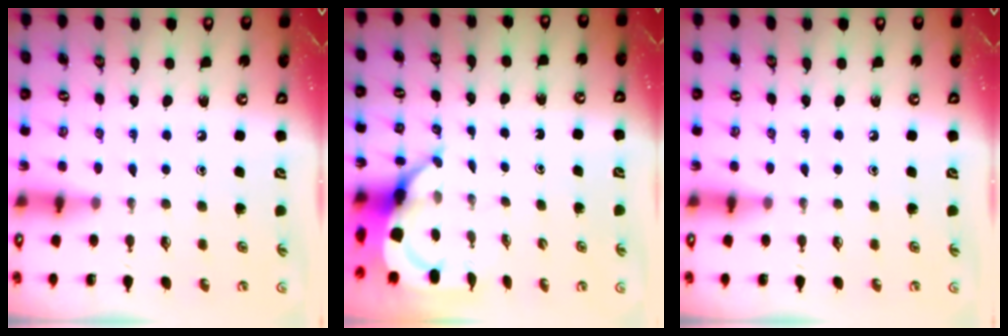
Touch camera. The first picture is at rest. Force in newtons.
{"total": 5.4, "press": 5.4, "slide": 0.7}
{"total": 0.0}